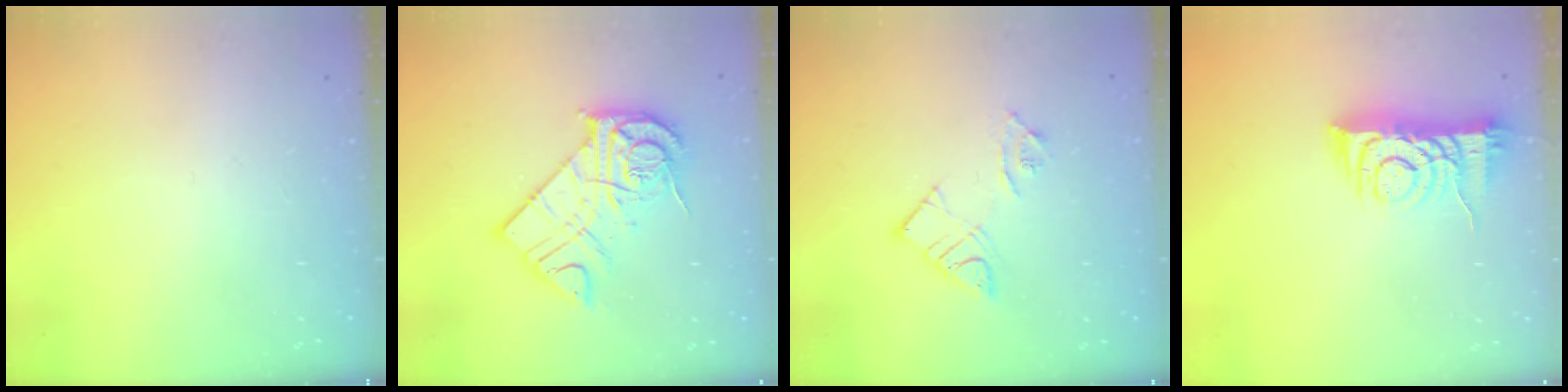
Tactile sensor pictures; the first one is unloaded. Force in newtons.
{"total": 15.8, "press": 15.7, "slide": 1.3}
{"total": 8.4, "press": 8.4, "slide": 0.6}
{"total": 8.3, "press": 8.2, "slide": 1.3}